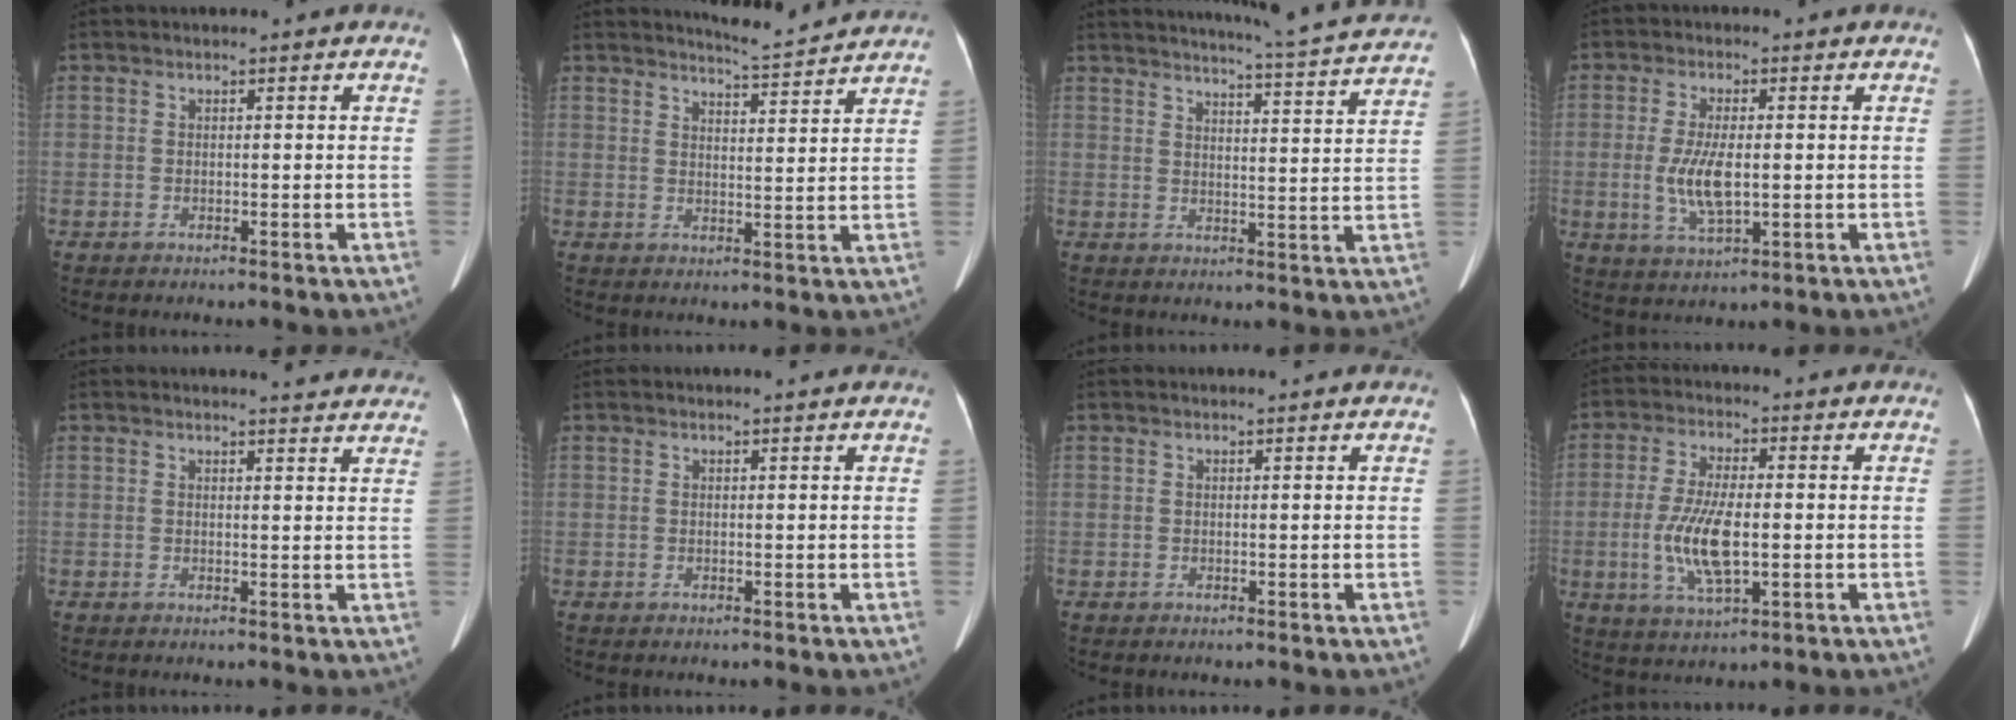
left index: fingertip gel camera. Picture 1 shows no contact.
{"total": 5.9, "force": [5.8, -0.7, 0.4], "torque": [-0.024, -0.008, 0.083]}
{"total": 14.9, "force": [14.2, -1.1, 4.5], "torque": [-0.081, -0.040, 0.171]}
{"total": 6.6, "force": [-0.5, 2.0, 6.2], "torque": [-0.136, -0.007, -0.004]}
{"total": 7.9, "force": [7.6, 0.7, 1.8], "torque": [-0.009, -0.011, 0.065]}
{"total": 0.9, "force": [0.8, -0.1, 0.3], "torque": [-0.010, 0.002, 0.013]}
{"total": 0.7, "force": [0.7, 0.0, 0.2], "torque": [-0.006, 0.004, 0.011]}
{"total": 9.1, "force": [-1.3, 2.5, 8.7], "torque": [-0.185, -0.005, -0.019]}